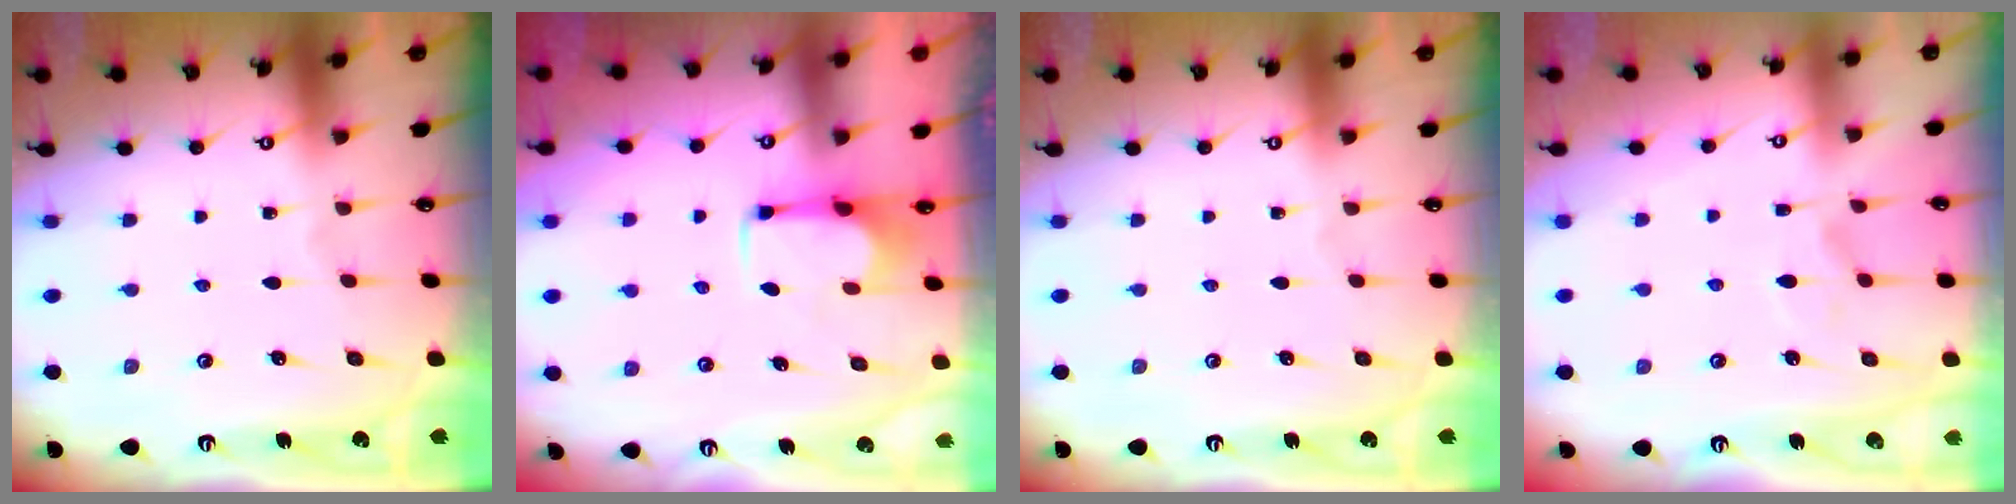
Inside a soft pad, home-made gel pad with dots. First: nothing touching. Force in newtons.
{"total": 2.6, "press": 2.5, "slide": 0.9}
{"total": 0.0}
{"total": 6.7, "press": 6.6, "slide": 1.1}